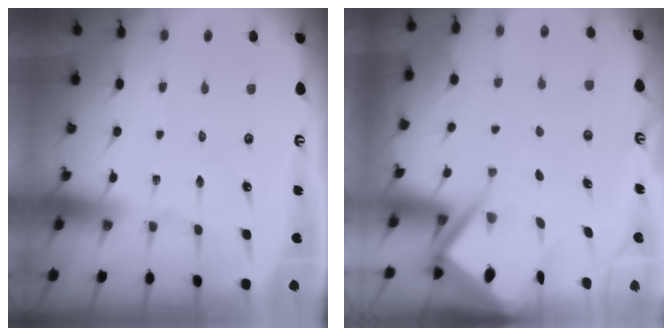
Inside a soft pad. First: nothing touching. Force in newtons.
{"total": 7.8, "press": 7.8, "slide": 0.5}